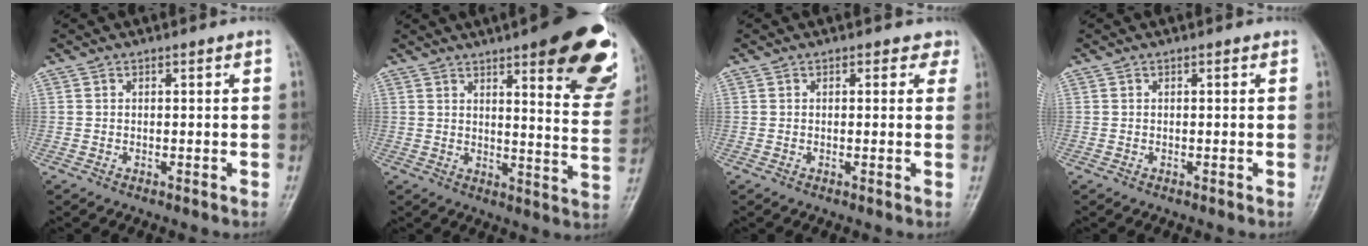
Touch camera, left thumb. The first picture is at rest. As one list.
[{"total": 21.3, "force": [11.9, 5.3, 16.8], "torque": [-0.179, -0.052, 0.142]}, {"total": 2.0, "force": [1.2, 1.5, 0.7], "torque": [0.021, -0.003, 0.004]}, {"total": 0.0}]